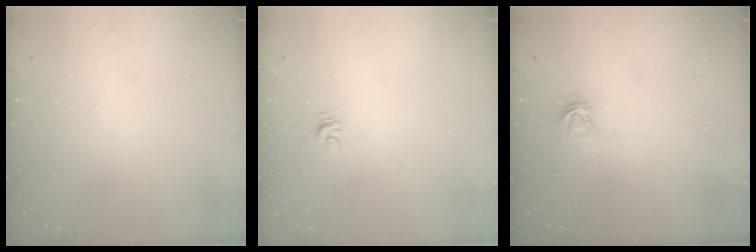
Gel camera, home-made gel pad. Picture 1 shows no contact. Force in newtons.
{"total": 4.6, "press": 4.6, "slide": 0.1}
{"total": 4.4, "press": 4.4, "slide": 0.5}